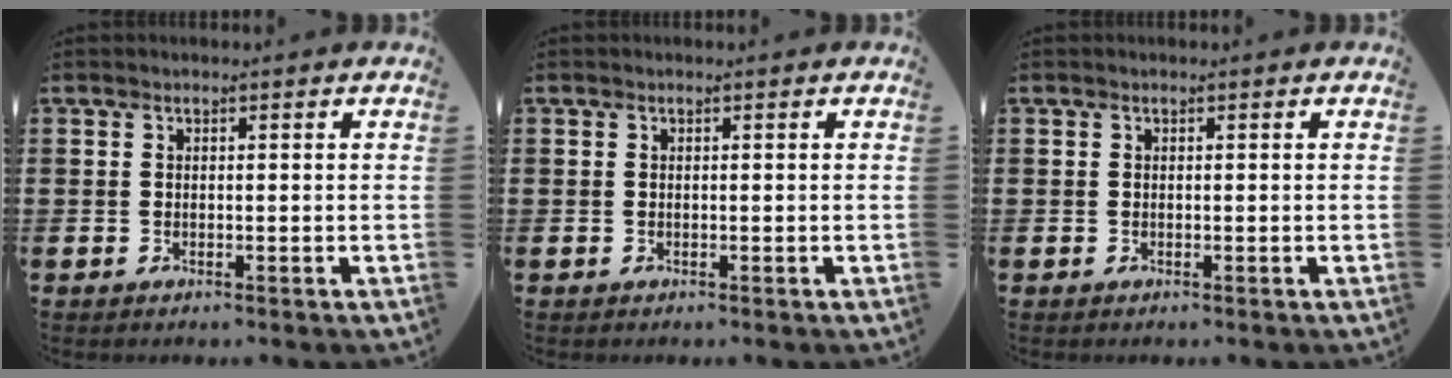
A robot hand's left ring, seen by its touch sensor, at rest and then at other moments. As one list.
[{"total": 0.0}, {"total": 0.0}]